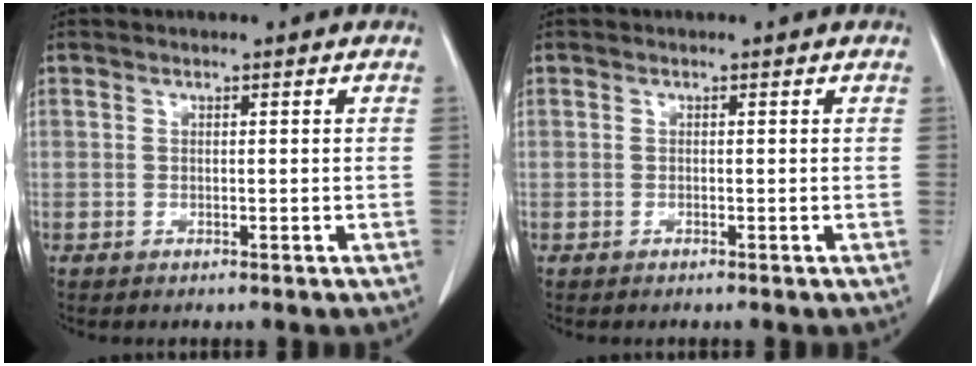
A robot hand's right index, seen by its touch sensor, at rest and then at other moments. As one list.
[{"total": 0.0}]